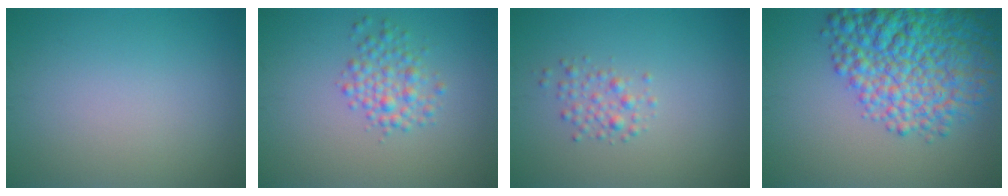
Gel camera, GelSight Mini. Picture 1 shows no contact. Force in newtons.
{"total": 2.7, "press": 2.7, "slide": 0.1}
{"total": 1.6, "press": 1.6, "slide": 0.1}
{"total": 10.2, "press": 10.2, "slide": 0.4}